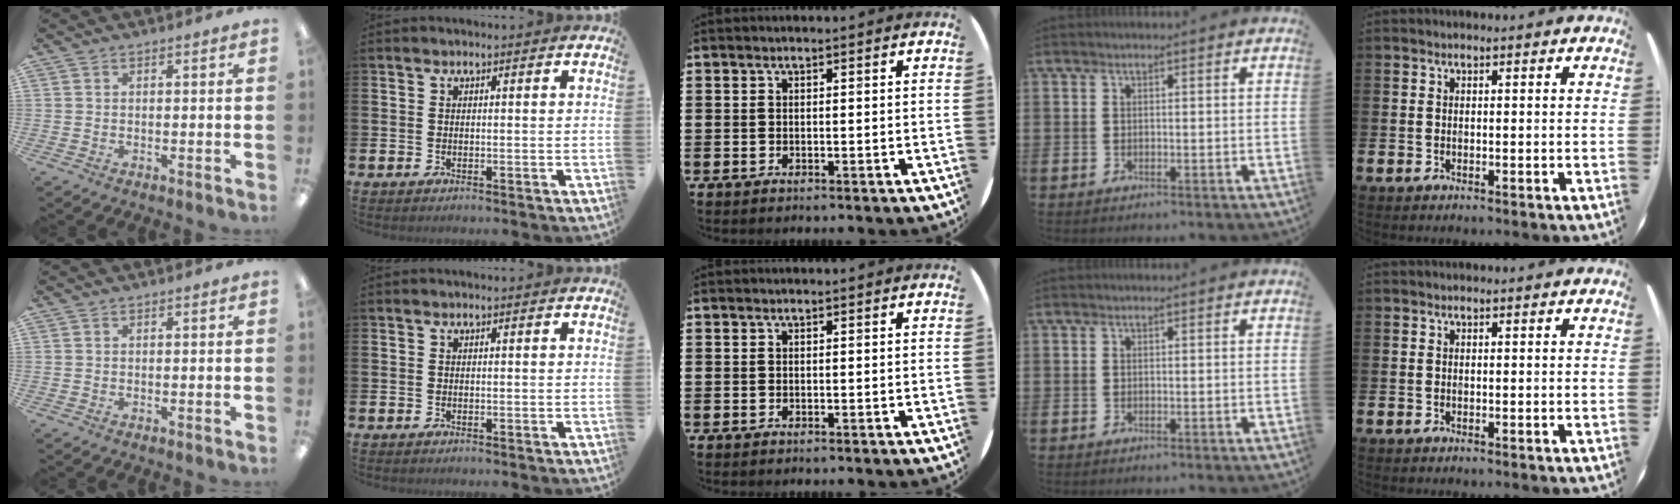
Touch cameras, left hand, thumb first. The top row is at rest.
{}